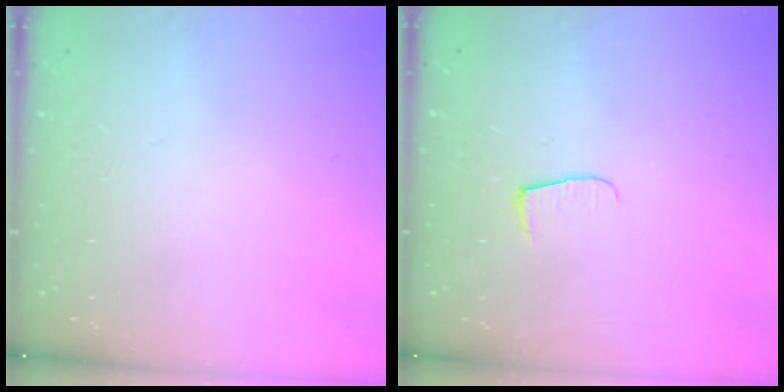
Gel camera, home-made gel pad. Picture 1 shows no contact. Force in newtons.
{"total": 5.3, "press": 5.2, "slide": 0.4}